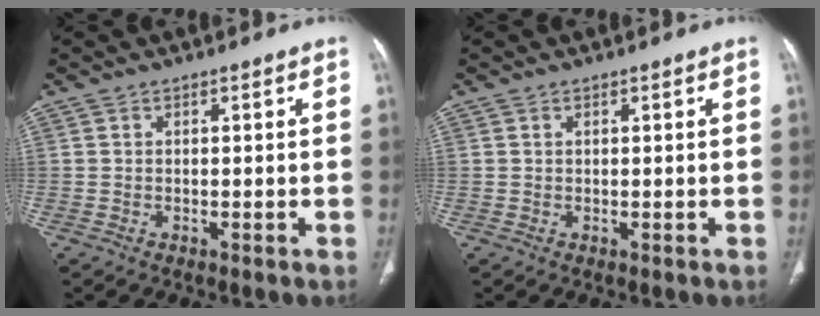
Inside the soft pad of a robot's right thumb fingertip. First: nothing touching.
{"total": 0.0}